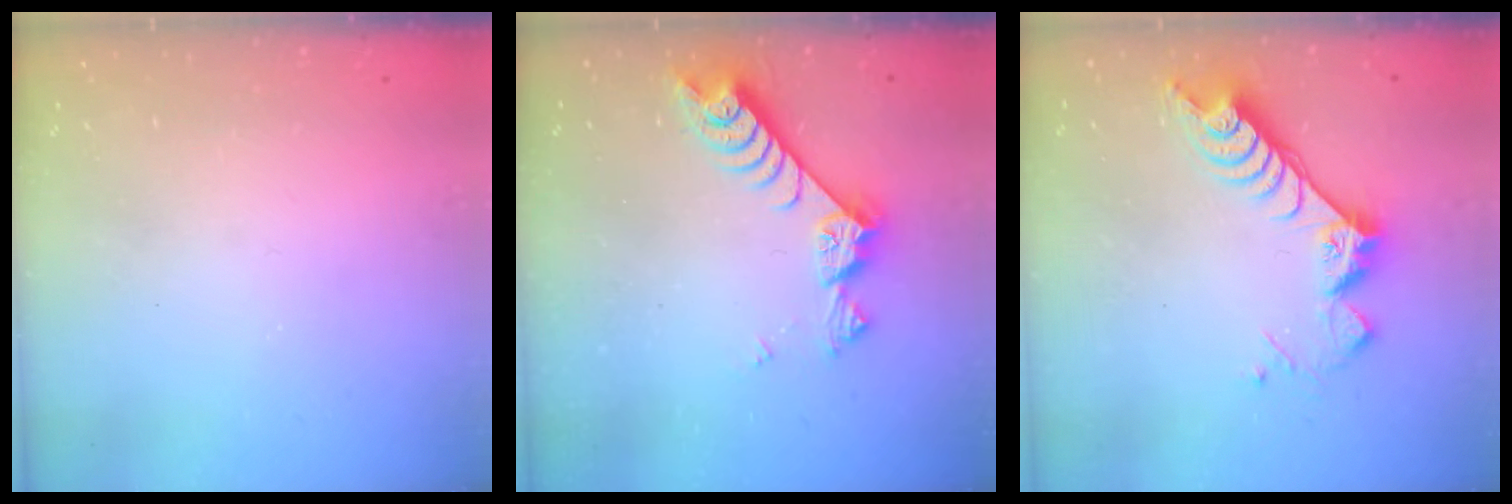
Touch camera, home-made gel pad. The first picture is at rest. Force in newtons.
{"total": 7.7, "press": 7.6, "slide": 1.2}
{"total": 10.1, "press": 10.0, "slide": 1.0}